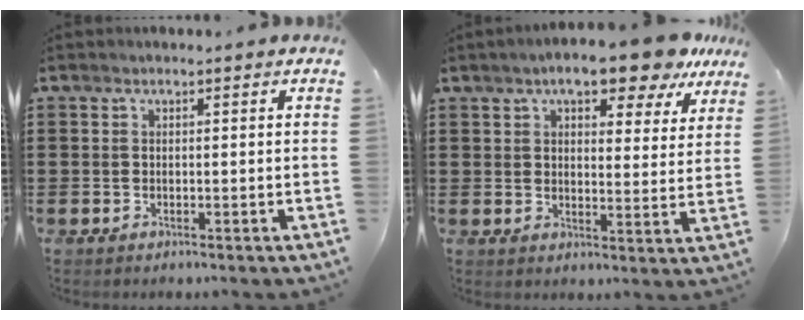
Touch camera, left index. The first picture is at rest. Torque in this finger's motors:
{"motor_torque": [1.65, -0.49, 1.05, 0.21]}